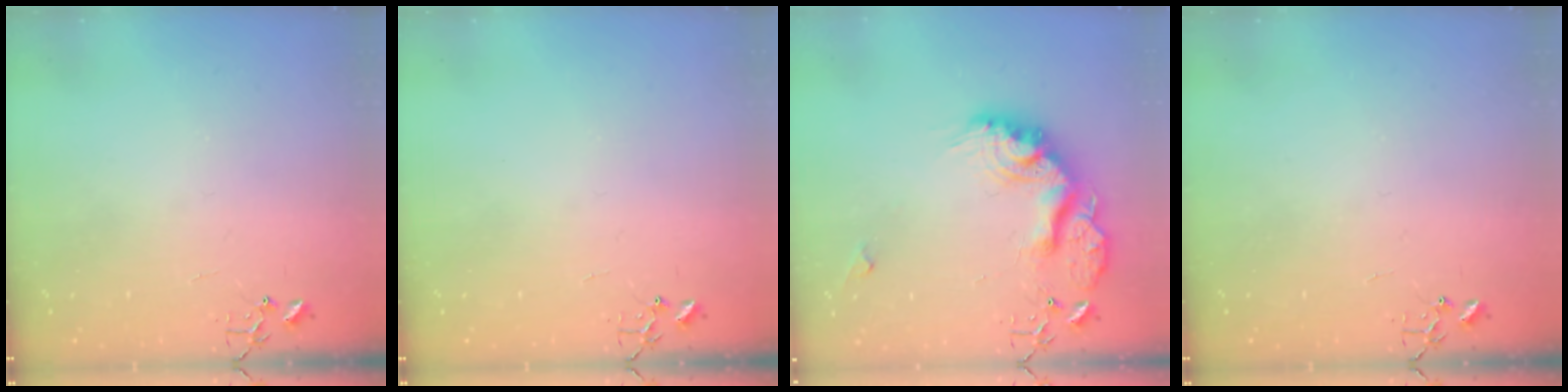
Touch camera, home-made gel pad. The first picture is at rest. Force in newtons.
{"total": 0.0}
{"total": 19.5, "press": 19.5, "slide": 1.0}
{"total": 0.0}